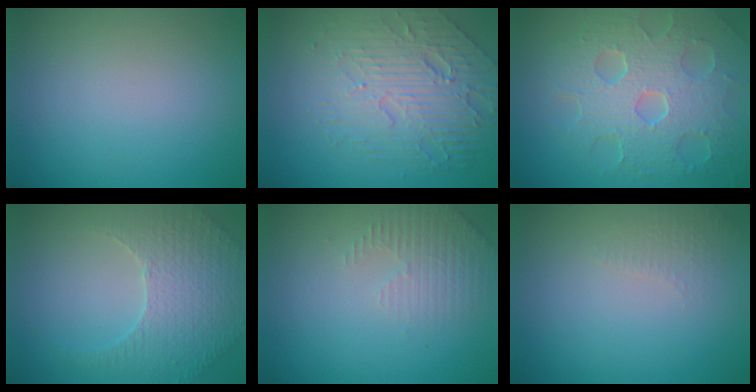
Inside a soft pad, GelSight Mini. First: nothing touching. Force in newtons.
{"total": 6.2, "press": 4.6, "slide": 4.1}
{"total": 9.0, "press": 6.0, "slide": 6.6}
{"total": 4.1, "press": 3.7, "slide": 1.9}
{"total": 2.3, "press": 2.2, "slide": 0.6}
{"total": 1.4, "press": 1.3, "slide": 0.4}